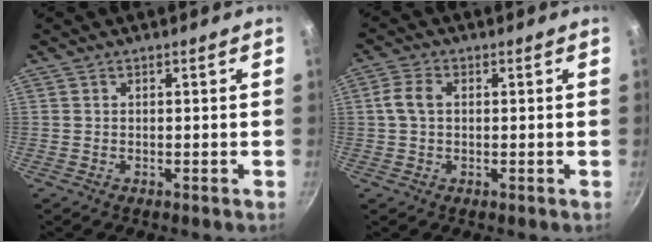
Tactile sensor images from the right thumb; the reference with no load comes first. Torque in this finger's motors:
{"motor_torque": [-0.23, 0.23, 0.44, -0.34, 0.03]}